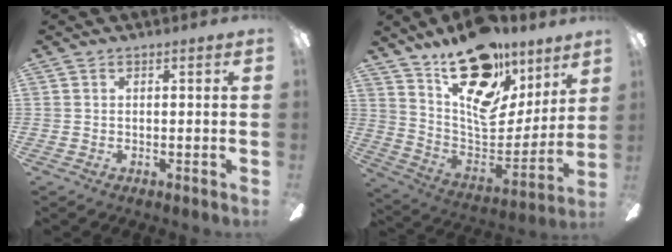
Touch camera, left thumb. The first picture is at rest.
{"total": 22.4, "force": [14.3, 11.6, 12.8], "torque": [-0.184, -0.099, 0.254]}